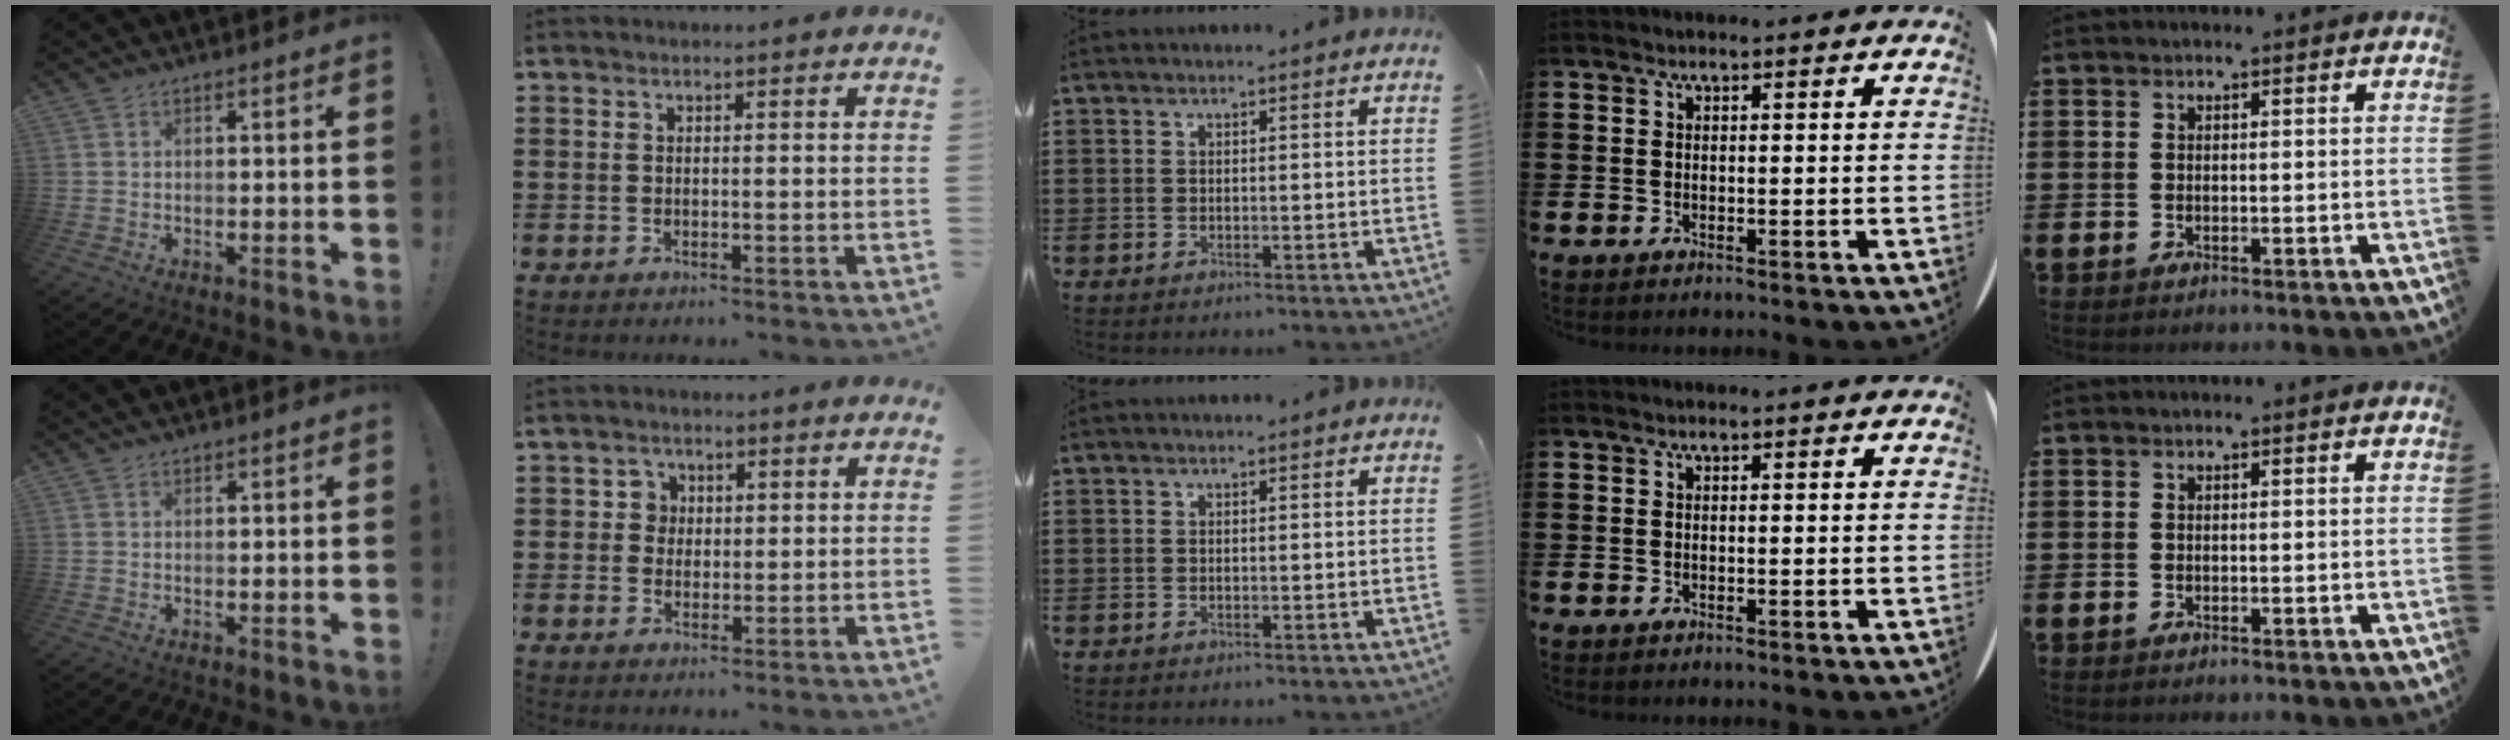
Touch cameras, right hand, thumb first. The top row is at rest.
{"thumb": {"total": 0.6, "force": [0.6, 0.1, -0.1], "torque": [0.002, 0.000, 0.012]}, "index": {"total": 2.6, "force": [0.5, 2.4, 0.9], "torque": [-0.028, 0.010, 0.005]}}